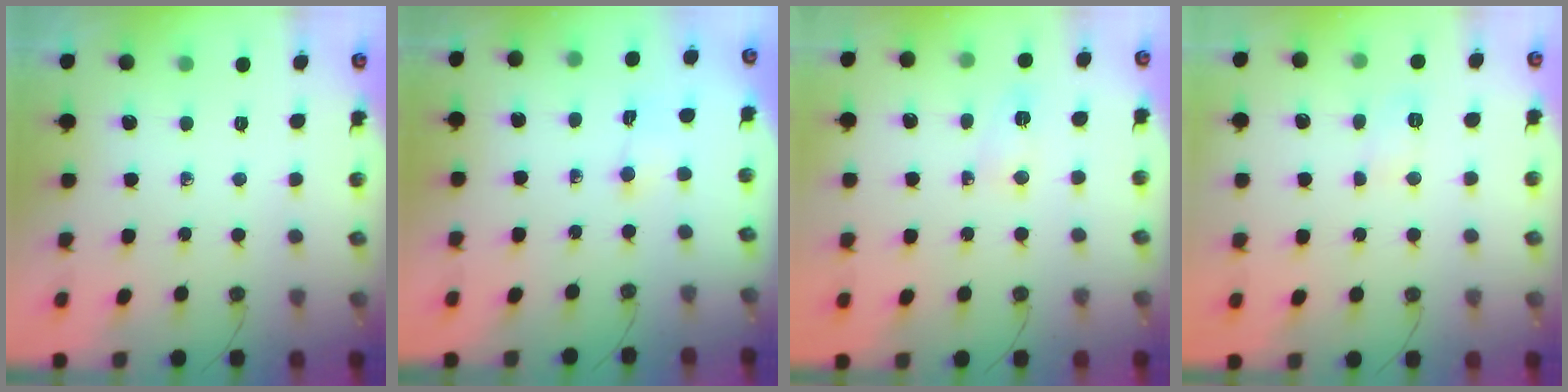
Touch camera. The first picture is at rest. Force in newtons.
{"total": 1.5, "press": 1.3, "slide": 0.8}
{"total": 3.6, "press": 3.3, "slide": 1.4}
{"total": 5.2, "press": 5.2, "slide": 0.6}